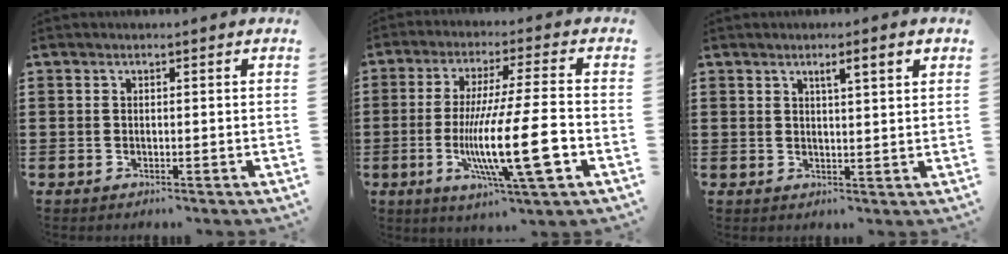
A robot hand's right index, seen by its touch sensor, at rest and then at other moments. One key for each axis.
{"total": 15.9, "fx": -4.0, "fy": 2.0, "fz": 15.2, "tx": -0.281, "ty": -0.019, "tz": -0.074}
{"total": 3.0, "fx": 1.3, "fy": 0.2, "fz": 2.7, "tx": -0.045, "ty": -0.003, "tz": 0.017}